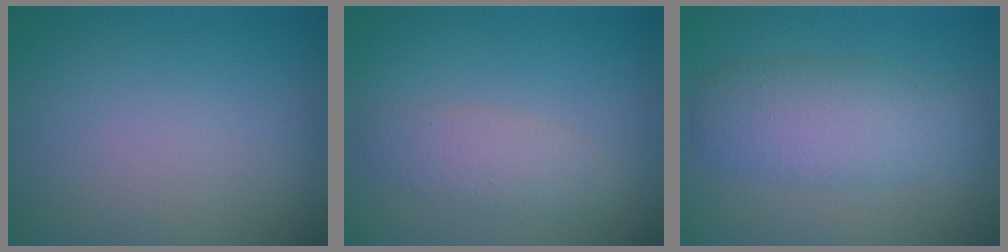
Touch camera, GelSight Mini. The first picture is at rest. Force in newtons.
{"total": 2.2, "press": 2.2, "slide": 0.1}
{"total": 4.8, "press": 4.8, "slide": 0.1}